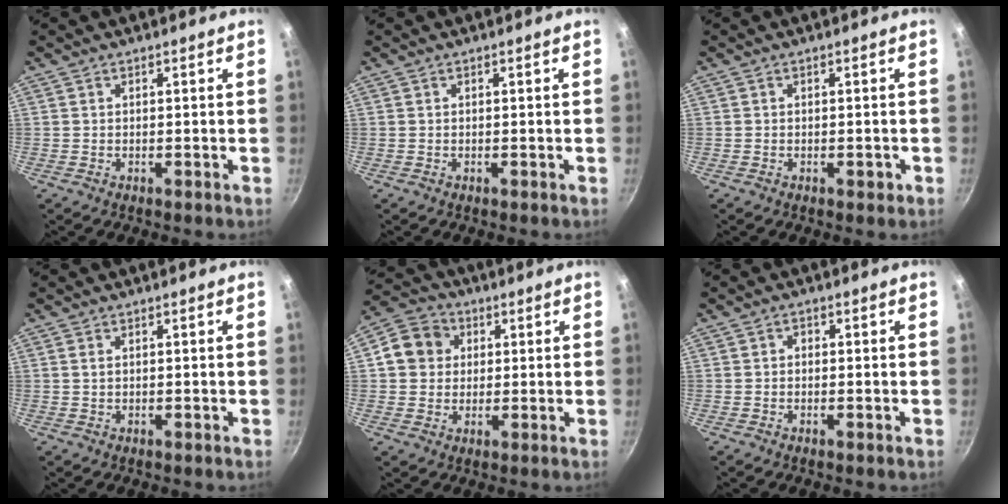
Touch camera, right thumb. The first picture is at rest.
{"total": 0.0}
{"total": 1.1, "force": [-0.5, 0.7, 0.8], "torque": [-0.006, 0.005, -0.007]}
{"total": 0.9, "force": [0.2, 0.5, 0.6], "torque": [-0.011, 0.001, 0.004]}
{"total": 8.6, "force": [1.9, 7.6, 3.6], "torque": [-0.030, 0.013, 0.018]}
{"total": 1.3, "force": [-0.1, 1.1, 0.7], "torque": [-0.011, 0.005, -0.004]}